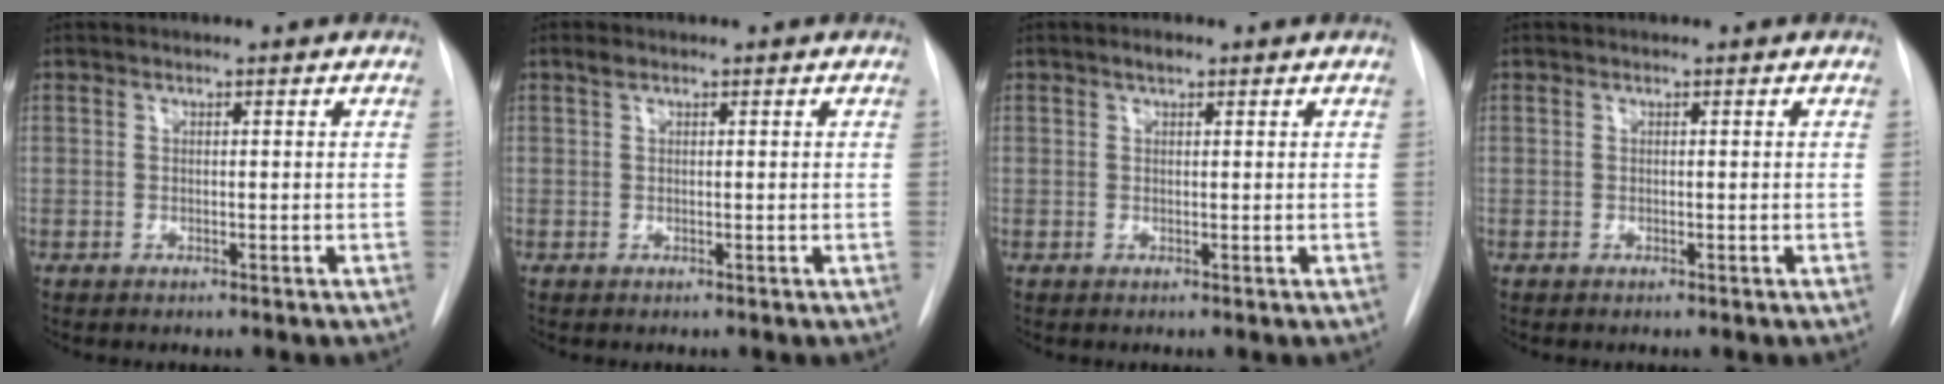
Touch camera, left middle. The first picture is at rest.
{"total": 0.9, "force": [0.6, 0.4, 0.5], "torque": [-0.012, 0.009, 0.013]}
{"total": 1.1, "force": [0.8, 0.4, 0.7], "torque": [-0.014, 0.004, 0.013]}
{"total": 0.0}